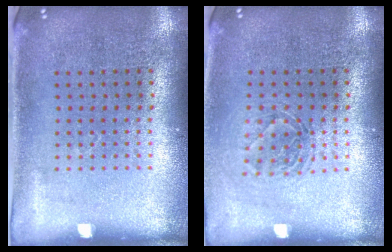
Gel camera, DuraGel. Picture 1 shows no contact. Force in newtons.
{"total": 1.2, "press": 1.1, "slide": 0.6}